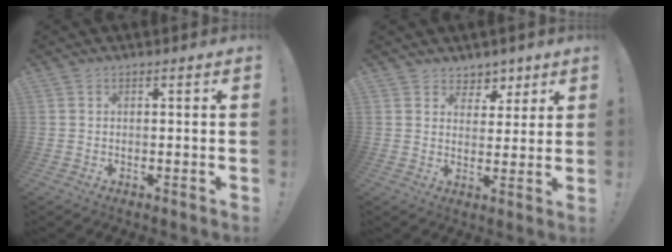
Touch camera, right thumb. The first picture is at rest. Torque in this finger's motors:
{"motor_torque": [-0.05, -0.37, -0.43, 0.25, 0.08]}